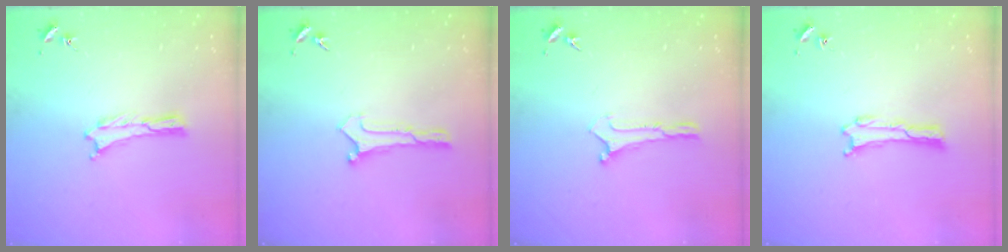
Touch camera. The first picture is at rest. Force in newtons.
{"total": 0.0}
{"total": 0.0}
{"total": 0.0}